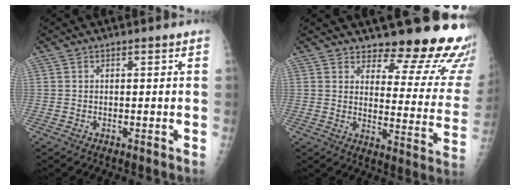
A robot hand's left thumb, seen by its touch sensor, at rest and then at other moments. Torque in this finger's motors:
{"motor_torque": [0.35, 0.17, -0.20, -0.46, 0.07]}